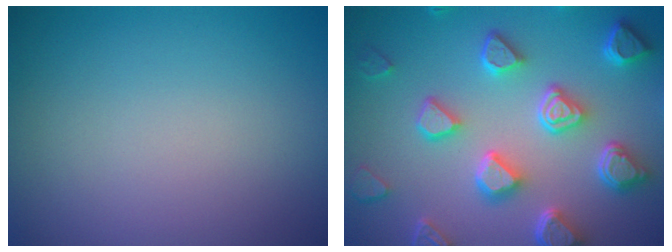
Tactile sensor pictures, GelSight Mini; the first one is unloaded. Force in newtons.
{"total": 7.1, "press": 5.7, "slide": 4.2}